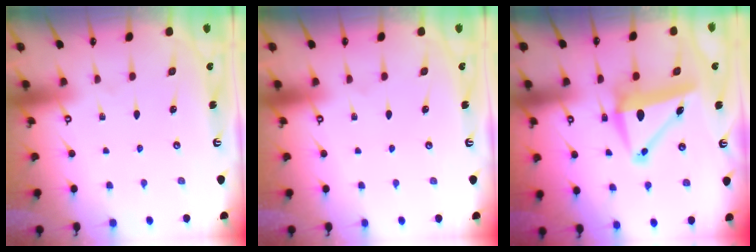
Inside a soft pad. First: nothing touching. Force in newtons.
{"total": 0.0}
{"total": 9.4, "press": 9.2, "slide": 2.0}